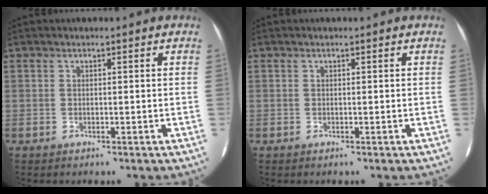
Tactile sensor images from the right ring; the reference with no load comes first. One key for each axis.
{"total": 0.0}